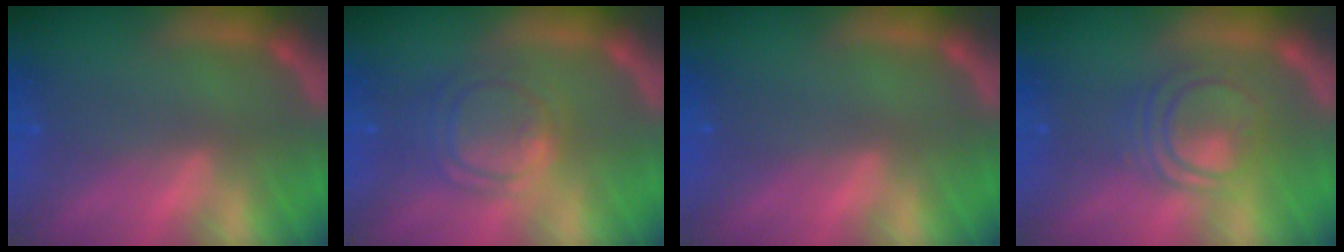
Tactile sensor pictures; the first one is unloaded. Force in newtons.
{"total": 6.1}
{"total": 0.0}
{"total": 5.6}